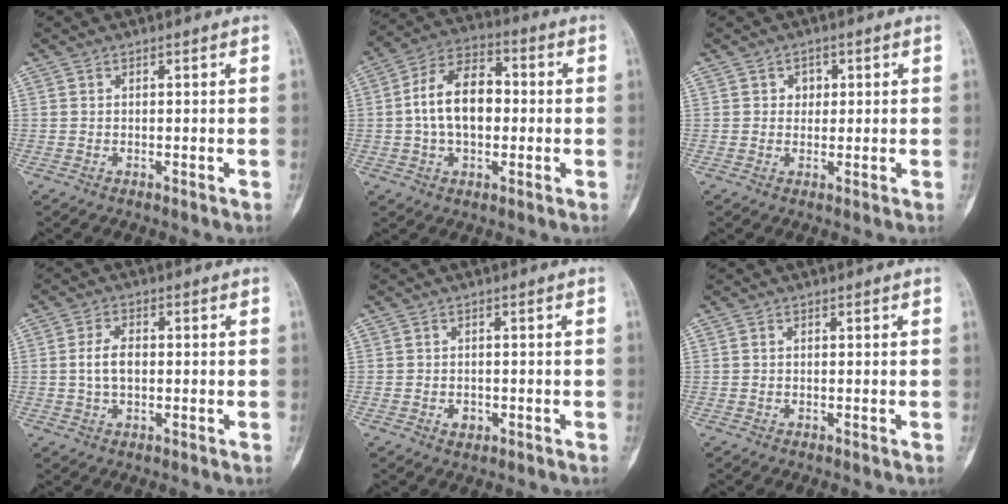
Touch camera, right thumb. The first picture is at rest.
{"total": 13.0, "force": [0.0, 8.1, 10.1], "torque": [-0.162, 0.030, -0.008]}
{"total": 2.4, "force": [0.6, 2.1, 1.0], "torque": [0.004, 0.001, 0.006]}
{"total": 4.7, "force": [-0.1, 2.7, 3.8], "torque": [-0.072, 0.009, -0.003]}
{"total": 2.0, "force": [-0.7, 1.5, 1.1], "torque": [-0.008, 0.004, -0.007]}
{"total": 0.0}